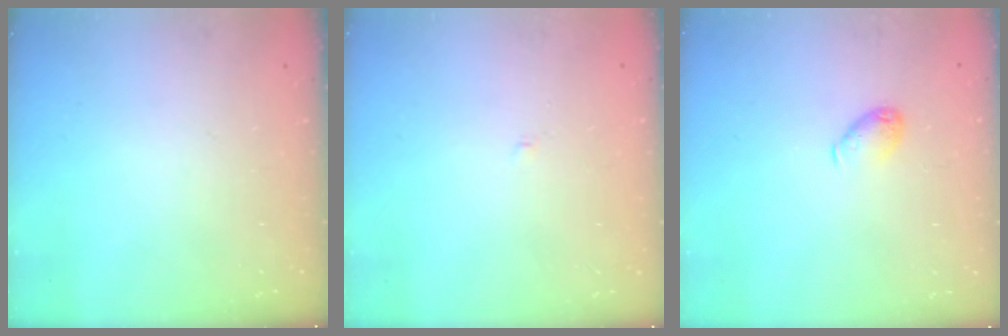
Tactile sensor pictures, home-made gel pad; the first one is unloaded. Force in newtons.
{"total": 1.9, "press": 1.9, "slide": 0.2}
{"total": 5.5, "press": 5.5, "slide": 0.4}